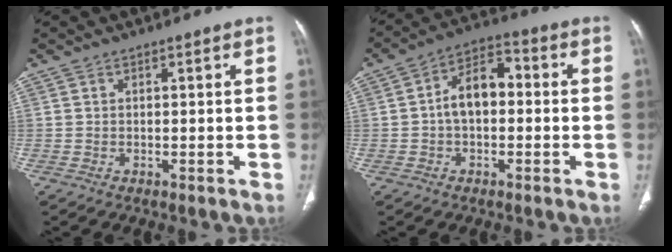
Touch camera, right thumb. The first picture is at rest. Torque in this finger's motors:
{"motor_torque": [1.06, 1.30, 1.13, -0.26, 0.08]}